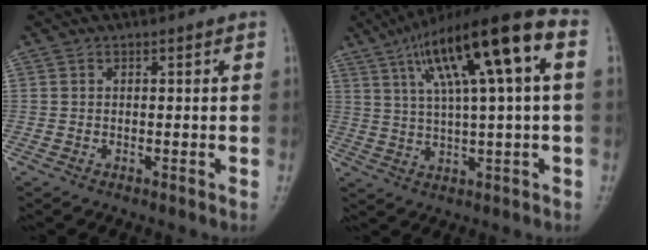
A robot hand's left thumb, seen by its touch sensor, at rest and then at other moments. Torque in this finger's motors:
{"motor_torque": [2.18, 2.30, 2.18, -0.59, 0.47]}